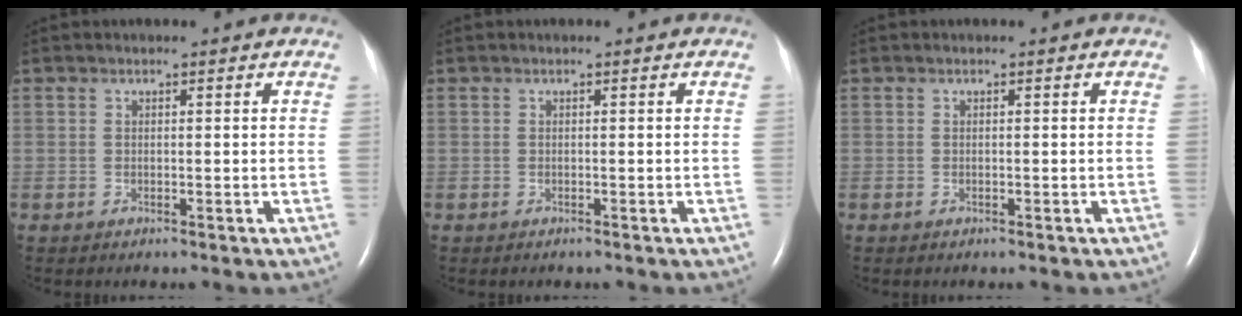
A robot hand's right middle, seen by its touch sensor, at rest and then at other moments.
{"total": 0.0}
{"total": 0.0}